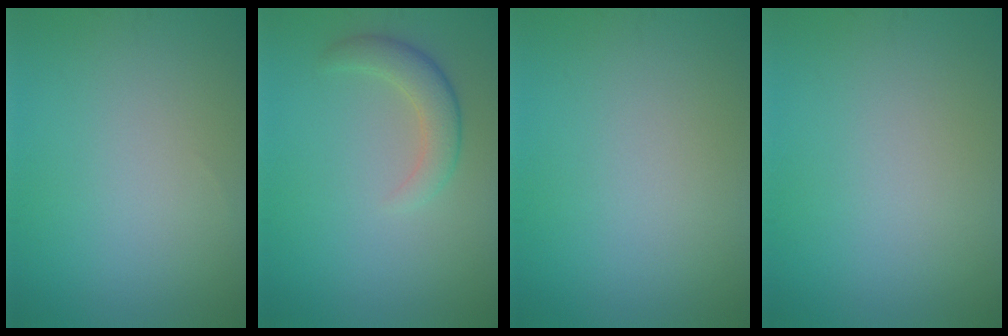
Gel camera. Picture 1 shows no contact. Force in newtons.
{"total": 2.9, "press": 2.9, "slide": 0.2}
{"total": 0.0}
{"total": 0.0}